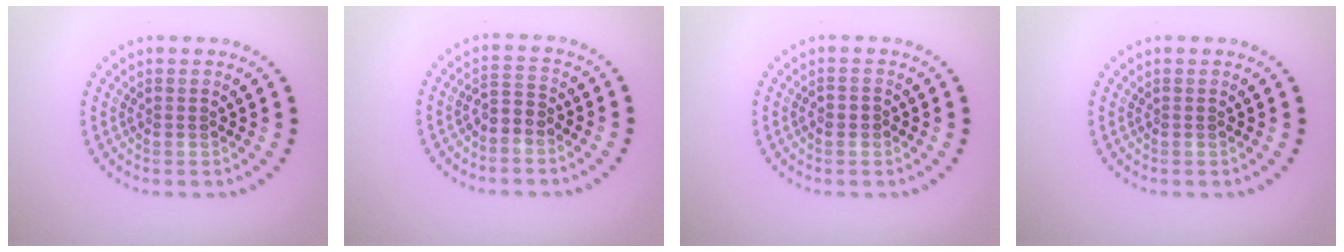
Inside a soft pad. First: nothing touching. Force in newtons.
{"total": 1.8, "press": 1.4, "slide": 1.2}
{"total": 1.1, "press": 1.0, "slide": 0.4}
{"total": 0.0}